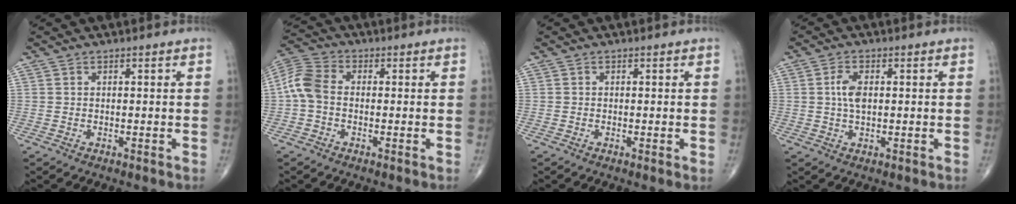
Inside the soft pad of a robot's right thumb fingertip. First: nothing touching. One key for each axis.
{"total": 6.9, "fx": -0.6, "fy": 4.7, "fz": 5.0, "tx": -0.104, "ty": 0.018, "tz": -0.027}
{"total": 0.8, "fx": -0.1, "fy": 0.1, "fz": 0.7, "tx": -0.016, "ty": -0.003, "tz": -0.004}
{"total": 4.0, "fx": 0.4, "fy": 2.1, "fz": 3.4, "tx": -0.070, "ty": 0.002, "tz": 0.006}